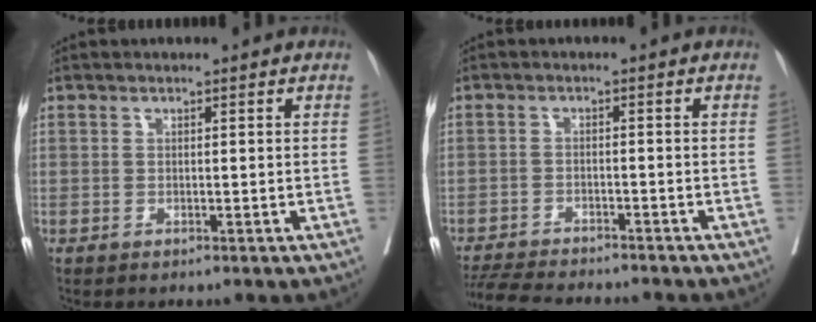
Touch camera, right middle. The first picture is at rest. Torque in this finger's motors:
{"motor_torque": [0.16, -0.21, 0.06, 0.02]}